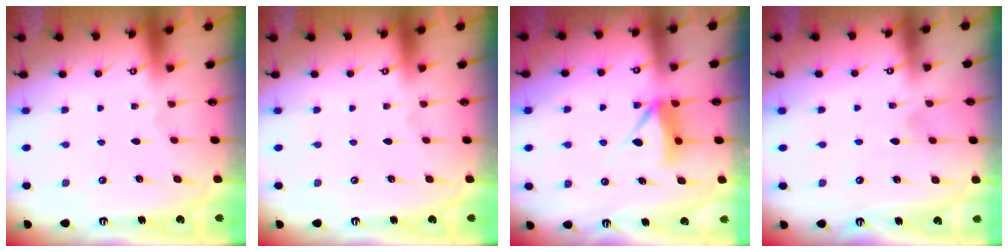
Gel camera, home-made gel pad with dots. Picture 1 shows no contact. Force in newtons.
{"total": 0.0}
{"total": 8.7, "press": 8.6, "slide": 0.9}
{"total": 4.9, "press": 4.8, "slide": 0.8}